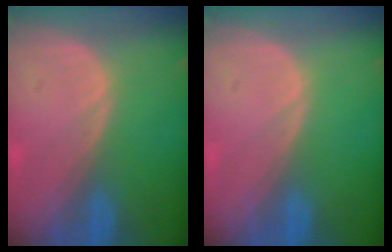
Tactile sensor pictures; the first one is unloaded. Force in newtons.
{"total": 0.0}